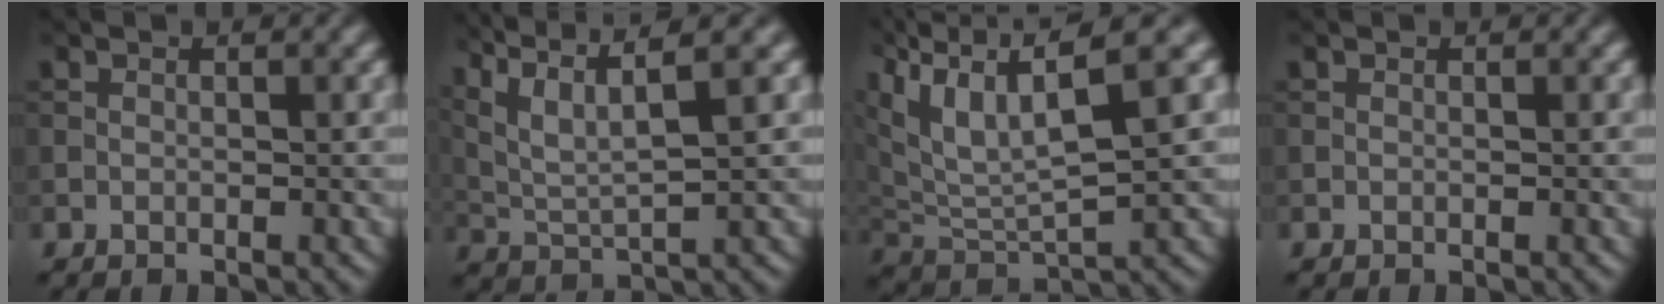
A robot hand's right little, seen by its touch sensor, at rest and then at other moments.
{"total": 8.5, "force": [5.3, 2.1, 6.2], "torque": [-0.124, 0.029, 0.076]}
{"total": 8.2, "force": [4.0, 2.5, 6.7], "torque": [-0.139, 0.006, 0.075]}
{"total": 0.0}